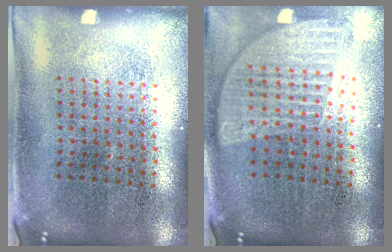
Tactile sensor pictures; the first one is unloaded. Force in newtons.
{"total": 1.1, "press": 1.1, "slide": 0.3}